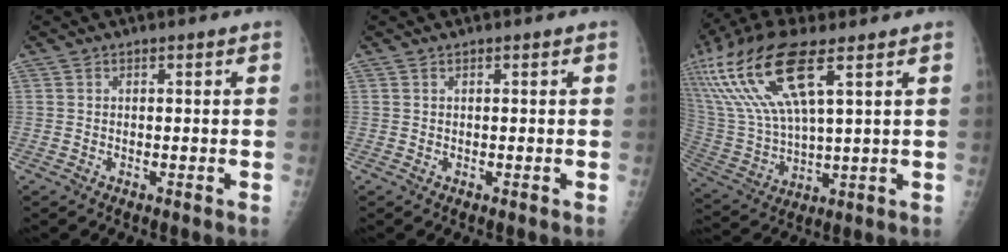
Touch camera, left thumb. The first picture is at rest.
{"total": 0.0}
{"total": 20.0, "force": [9.5, 6.5, 16.4], "torque": [-0.367, -0.015, 0.193]}